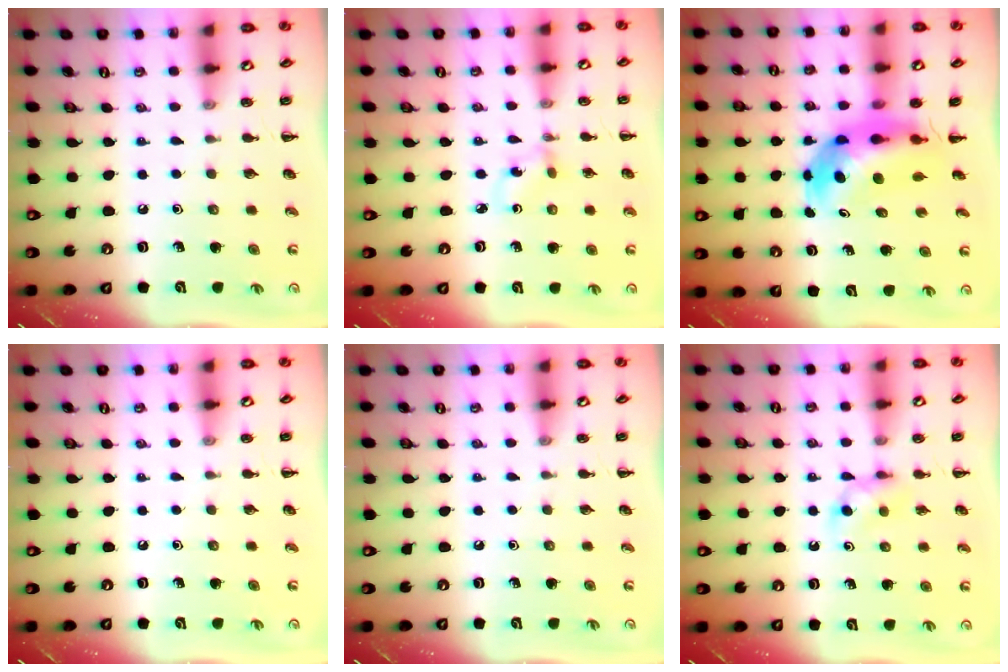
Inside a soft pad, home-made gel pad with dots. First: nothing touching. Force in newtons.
{"total": 1.7, "press": 1.6, "slide": 0.7}
{"total": 7.1, "press": 6.7, "slide": 2.2}
{"total": 0.0}
{"total": 0.0}
{"total": 3.8, "press": 3.4, "slide": 1.5}